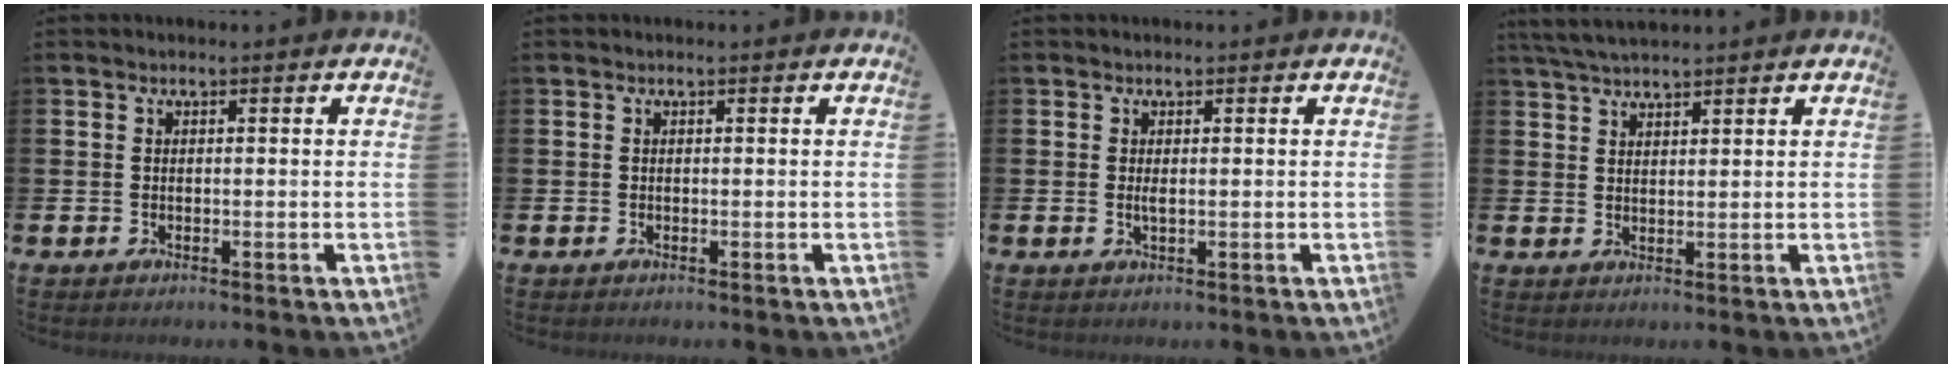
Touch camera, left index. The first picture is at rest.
{"total": 0.0}
{"total": 1.0, "force": [0.1, 0.2, 1.0], "torque": [-0.018, 0.001, 0.000]}
{"total": 3.4, "force": [3.2, 0.4, 1.1], "torque": [-0.030, -0.006, 0.060]}